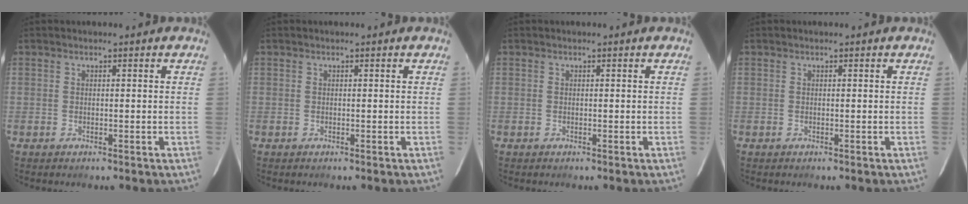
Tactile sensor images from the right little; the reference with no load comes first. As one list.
[{"total": 0.0}, {"total": 0.0}, {"total": 0.0}]